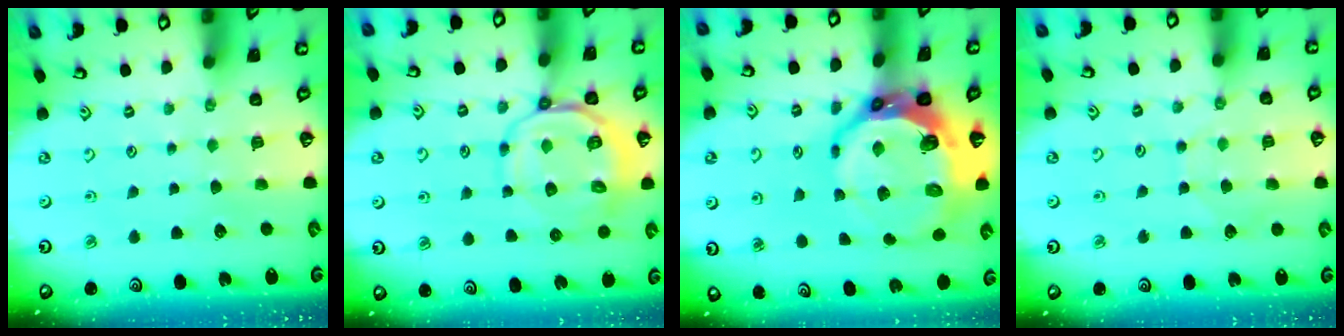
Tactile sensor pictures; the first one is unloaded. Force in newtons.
{"total": 11.3, "press": 11.1, "slide": 2.3}
{"total": 16.9, "press": 16.1, "slide": 5.3}
{"total": 5.7, "press": 5.7, "slide": 0.6}